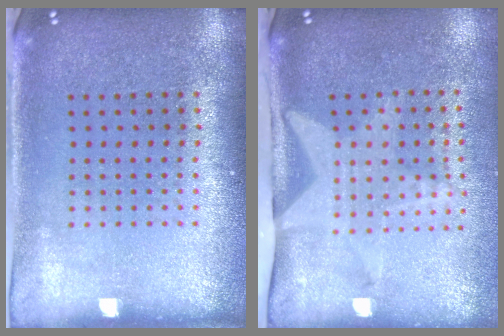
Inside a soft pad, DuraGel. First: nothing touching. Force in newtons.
{"total": 2.0, "press": 1.5, "slide": 1.3}